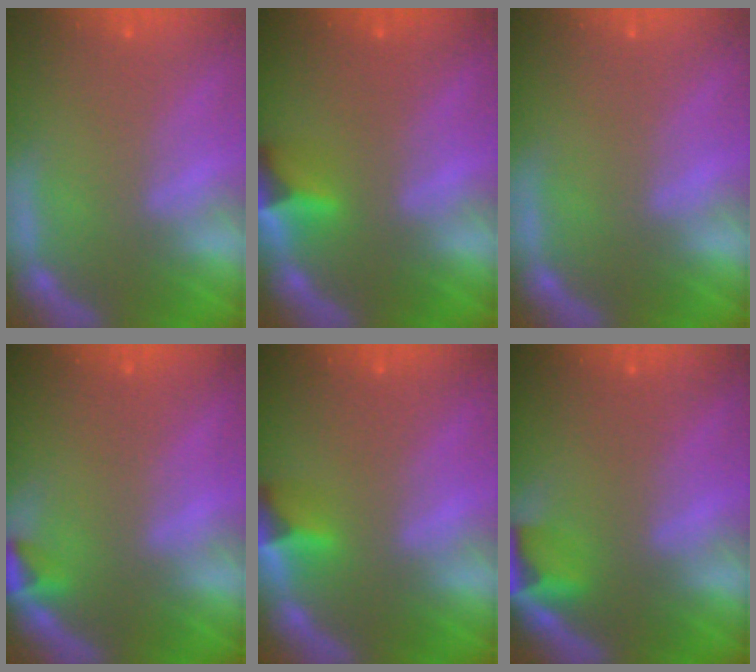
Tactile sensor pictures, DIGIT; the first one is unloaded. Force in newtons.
{"total": 2.9}
{"total": 0.0}
{"total": 1.5}
{"total": 2.4}
{"total": 2.9}